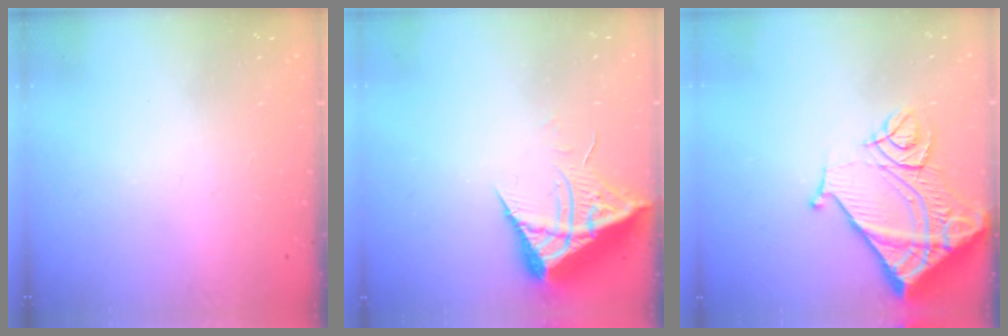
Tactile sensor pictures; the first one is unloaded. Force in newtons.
{"total": 13.1, "press": 13.1, "slide": 0.9}
{"total": 15.3, "press": 15.2, "slide": 1.9}